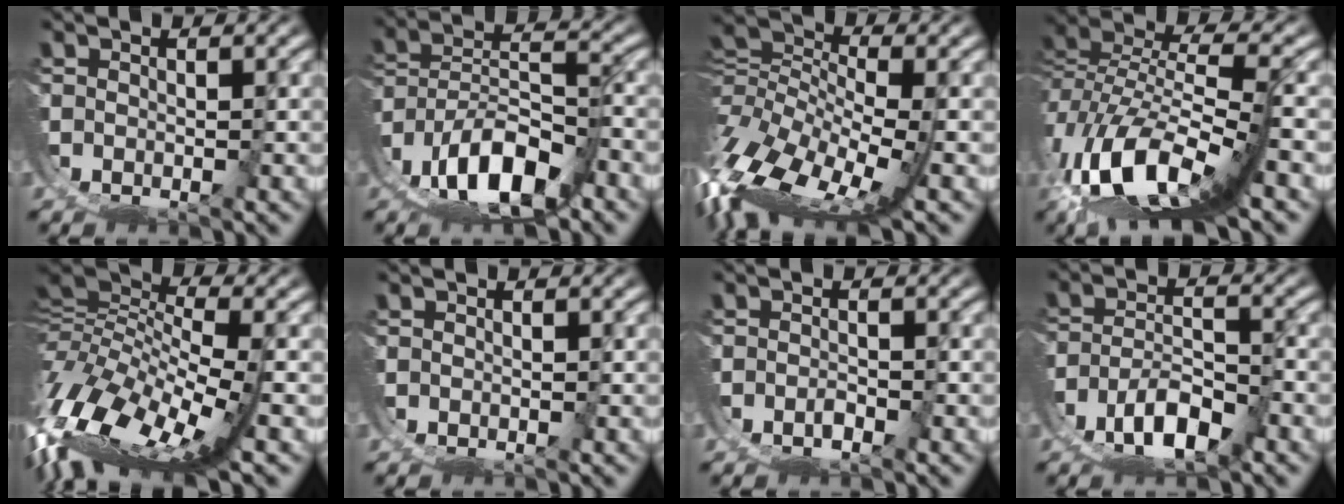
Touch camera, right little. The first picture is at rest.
{"total": 8.7, "force": [0.1, 5.7, 6.5], "torque": [-0.118, -0.019, 0.007]}
{"total": 11.5, "force": [0.2, 6.6, 9.4], "torque": [-0.194, -0.038, 0.024]}
{"total": 11.9, "force": [1.0, 6.2, 10.1], "torque": [-0.194, -0.019, 0.026]}
{"total": 14.0, "force": [0.3, 7.6, 11.7], "torque": [-0.229, -0.044, 0.029]}
{"total": 0.0}
{"total": 1.7, "force": [-0.9, 1.2, 0.8], "torque": [-0.013, -0.005, -0.012]}
{"total": 7.7, "force": [-2.3, 5.5, 4.9], "torque": [-0.096, -0.029, -0.027]}